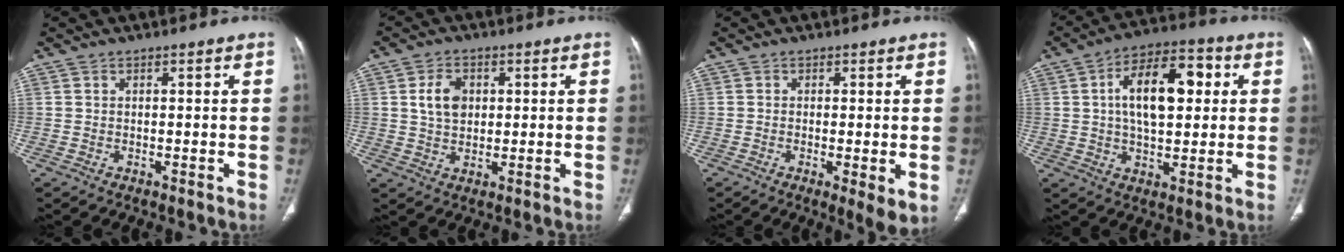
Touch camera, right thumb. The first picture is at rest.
{"total": 5.8, "force": [1.3, 4.1, 3.8], "torque": [-0.057, -0.003, 0.023]}
{"total": 4.9, "force": [-0.9, 1.1, 4.7], "torque": [-0.080, -0.017, -0.017]}
{"total": 14.7, "force": [2.8, 7.6, 12.3], "torque": [-0.181, 0.019, 0.041]}